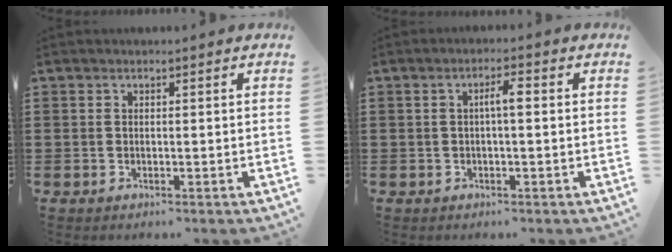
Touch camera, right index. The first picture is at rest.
{"total": 2.6, "force": [0.0, 0.5, 2.6], "torque": [-0.049, 0.005, -0.003]}